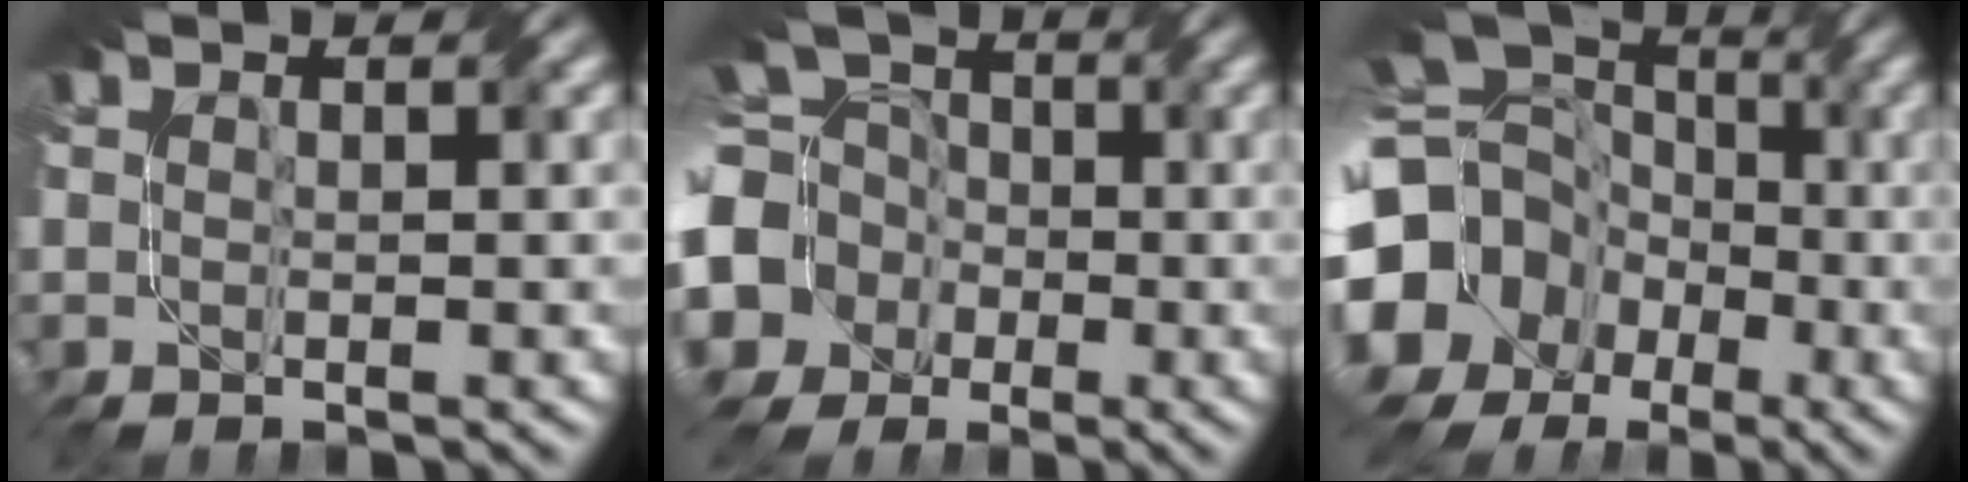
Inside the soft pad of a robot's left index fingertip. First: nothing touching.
{"total": 10.3, "force": [-1.8, 9.3, 4.0], "torque": [-0.121, -0.019, -0.055]}
{"total": 21.4, "force": [-5.7, 19.3, 7.1], "torque": [-0.191, -0.027, -0.139]}